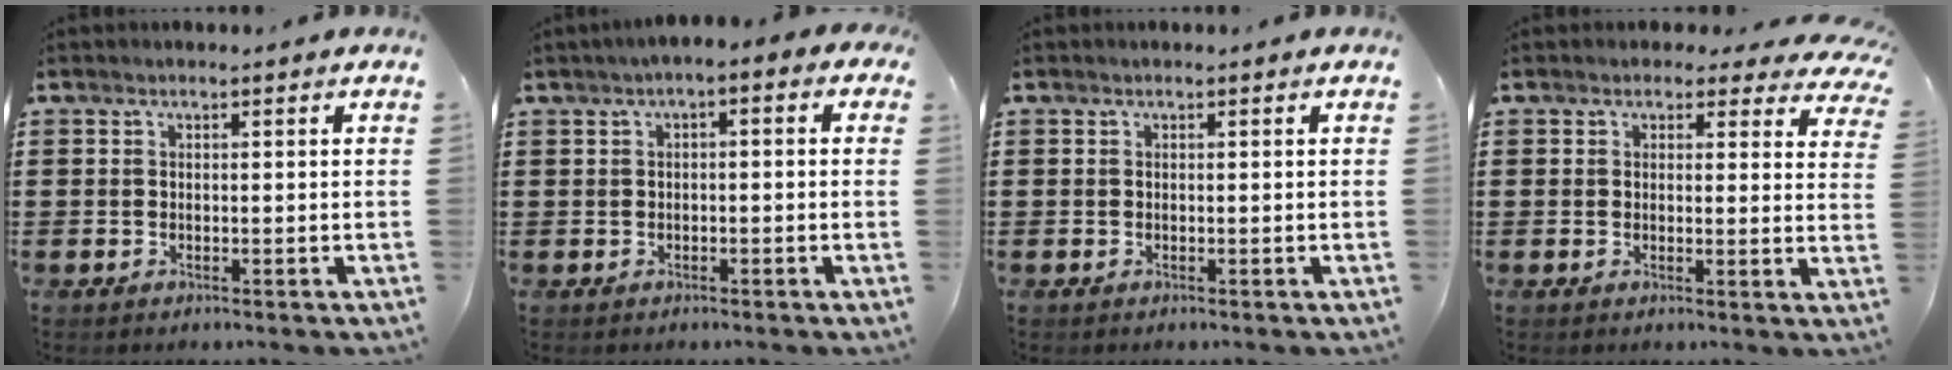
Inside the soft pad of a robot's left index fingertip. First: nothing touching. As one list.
[{"total": 2.0, "force": [-1.2, 0.6, 1.4], "torque": [-0.034, 0.002, -0.030]}, {"total": 0.0}, {"total": 2.5, "force": [1.9, 1.1, 1.0], "torque": [-0.022, -0.001, 0.032]}]